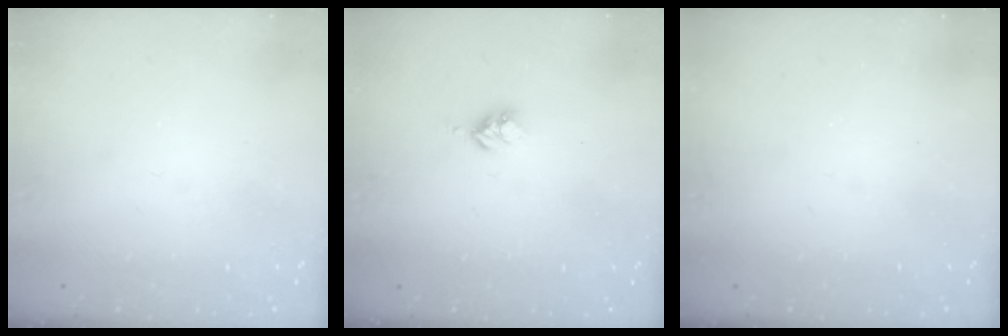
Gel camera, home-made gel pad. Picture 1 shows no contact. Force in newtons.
{"total": 3.0, "press": 2.9, "slide": 0.4}
{"total": 0.0}